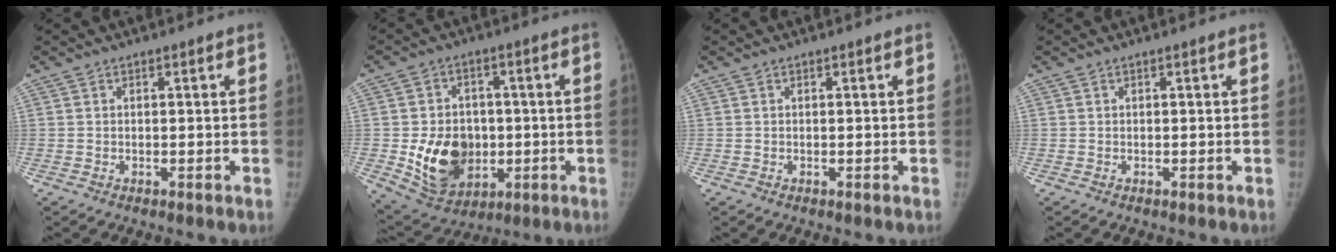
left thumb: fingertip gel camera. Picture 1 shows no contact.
{"total": 14.3, "force": [-2.1, 10.9, 8.9], "torque": [-0.099, -0.004, -0.017]}
{"total": 0.0}
{"total": 0.0}